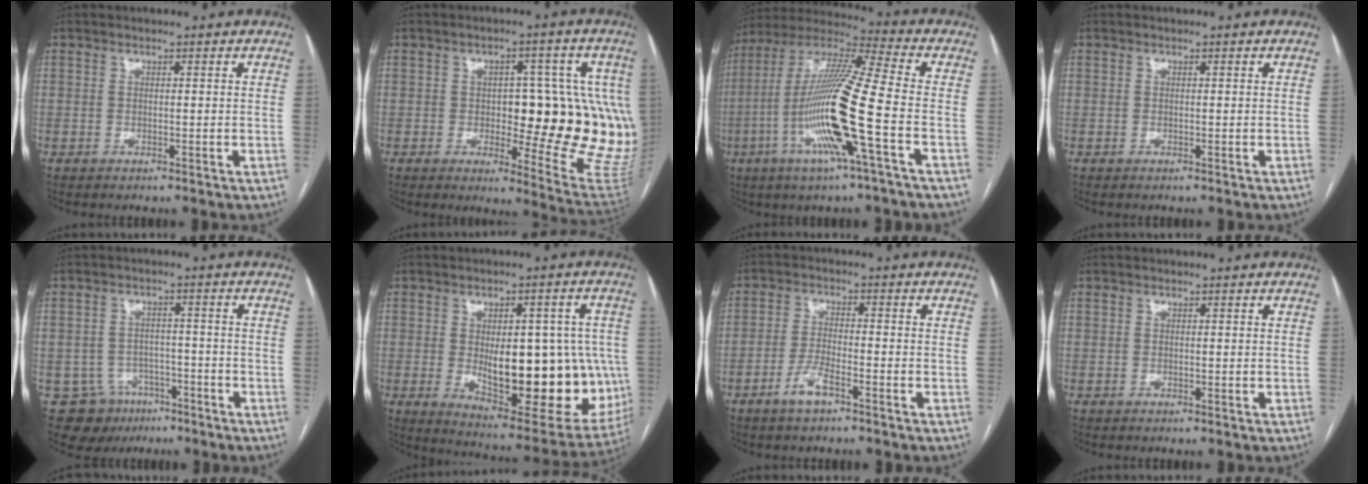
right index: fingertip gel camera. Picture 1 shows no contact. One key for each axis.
{"total": 18.5, "fx": 0.2, "fy": 6.3, "fz": 17.4, "tx": -0.153, "ty": 0.013, "tz": 0.015}
{"total": 17.7, "fx": -5.1, "fy": -0.3, "fz": 17.0, "tx": -0.341, "ty": -0.009, "tz": -0.106}
{"total": 0.0}
{"total": 8.6, "fx": -5.2, "fy": 6.8, "fz": 1.3, "tx": -0.021, "ty": 0.015, "tz": -0.069}
{"total": 20.3, "fx": -1.7, "fy": 8.5, "fz": 18.3, "tx": -0.214, "ty": 0.005, "tz": 0.005}
{"total": 4.3, "fx": -2.8, "fy": 0.9, "fz": 3.2, "tx": -0.069, "ty": -0.001, "tz": -0.054}
{"total": 0.0}